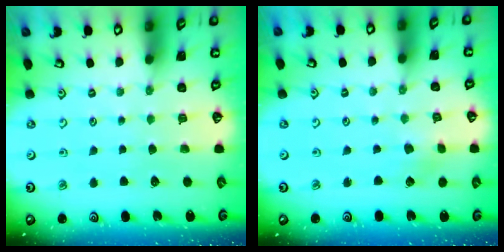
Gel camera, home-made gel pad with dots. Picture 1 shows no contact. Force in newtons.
{"total": 1.3, "press": 1.3, "slide": 0.1}